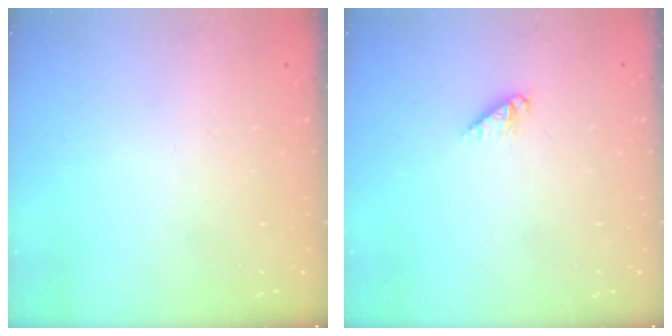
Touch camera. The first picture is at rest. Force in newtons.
{"total": 3.0, "press": 3.0, "slide": 0.4}